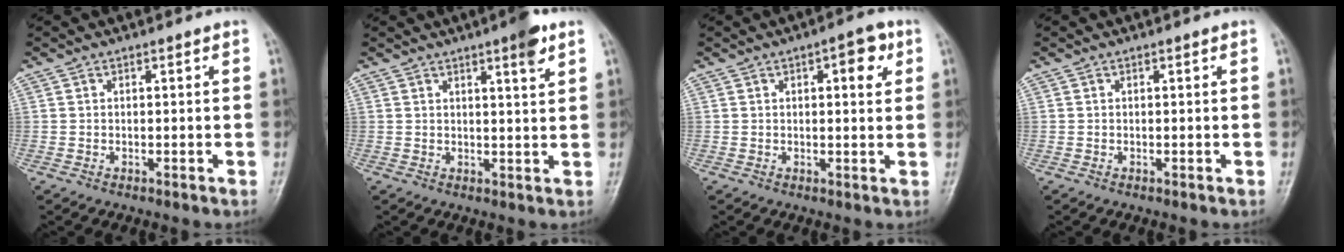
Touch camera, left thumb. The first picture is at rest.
{"total": 4.9, "force": [2.9, 0.6, 3.9], "torque": [-0.051, -0.015, 0.039]}
{"total": 5.6, "force": [2.1, 2.2, 4.7], "torque": [-0.047, -0.001, 0.021]}
{"total": 0.0}